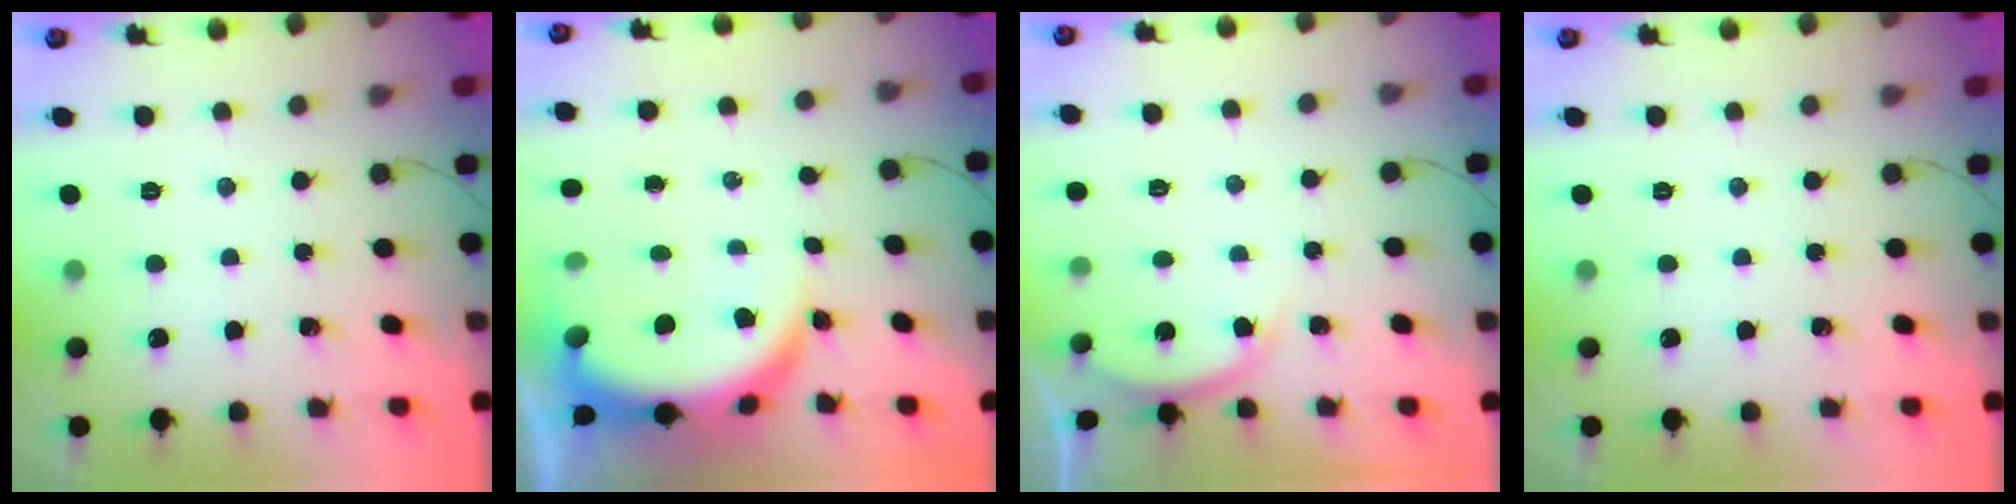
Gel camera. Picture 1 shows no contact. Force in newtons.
{"total": 7.7, "press": 7.7, "slide": 0.7}
{"total": 3.3, "press": 3.3, "slide": 0.4}
{"total": 0.0}